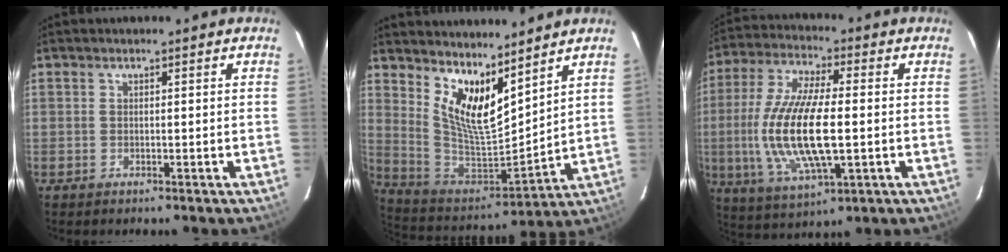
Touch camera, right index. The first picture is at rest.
{"total": 13.4, "force": [9.0, 4.4, 8.9], "torque": [-0.164, -0.020, 0.175]}
{"total": 17.3, "force": [-1.6, 5.3, 16.4], "torque": [-0.335, -0.007, -0.028]}